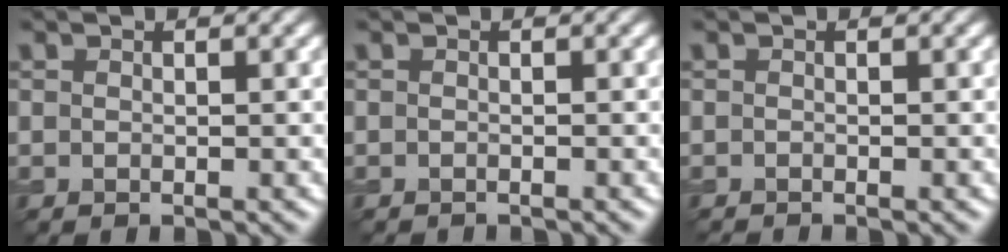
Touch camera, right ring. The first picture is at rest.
{"total": 0.8, "force": [-0.8, 0.0, 0.0], "torque": [0.003, -0.007, -0.014]}
{"total": 0.6, "force": [-0.6, 0.0, 0.1], "torque": [0.000, -0.006, -0.012]}